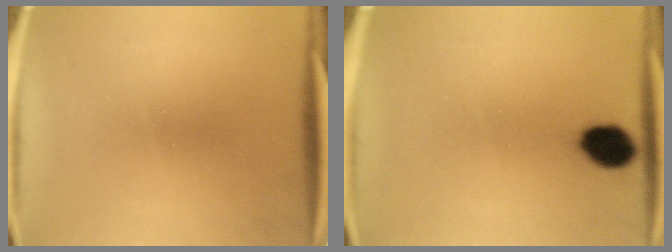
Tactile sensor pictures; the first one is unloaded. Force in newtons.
{"total": 7.0}